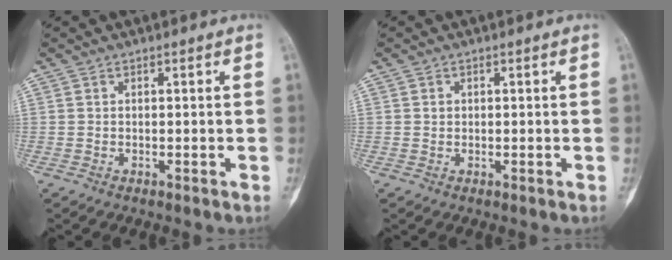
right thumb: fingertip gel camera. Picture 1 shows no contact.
{"total": 0.7, "force": [0.1, 0.7, 0.3], "torque": [-0.001, 0.002, 0.002]}